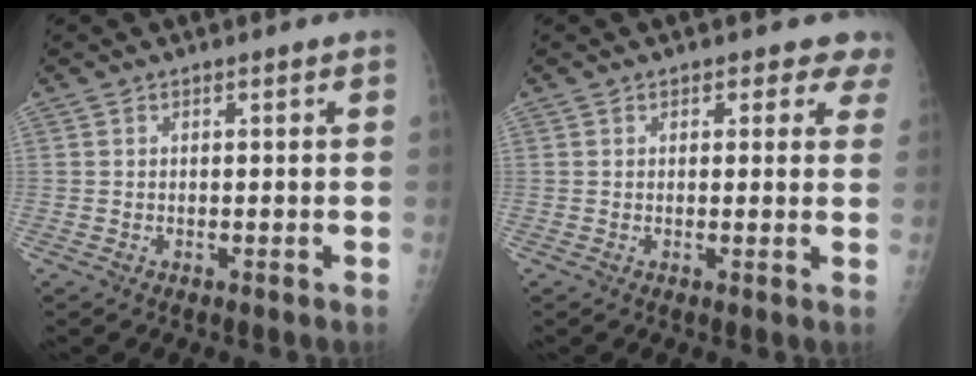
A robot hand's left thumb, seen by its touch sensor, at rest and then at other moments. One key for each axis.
{"total": 4.1, "fx": 3.0, "fy": 2.6, "fz": 1.2, "tx": 0.027, "ty": -0.010, "tz": 0.021}